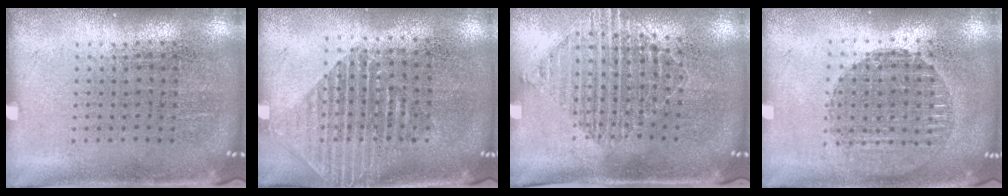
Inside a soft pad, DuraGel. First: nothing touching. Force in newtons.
{"total": 1.5, "press": 1.3, "slide": 0.8}
{"total": 1.3, "press": 1.2, "slide": 0.5}
{"total": 1.4, "press": 1.2, "slide": 0.6}